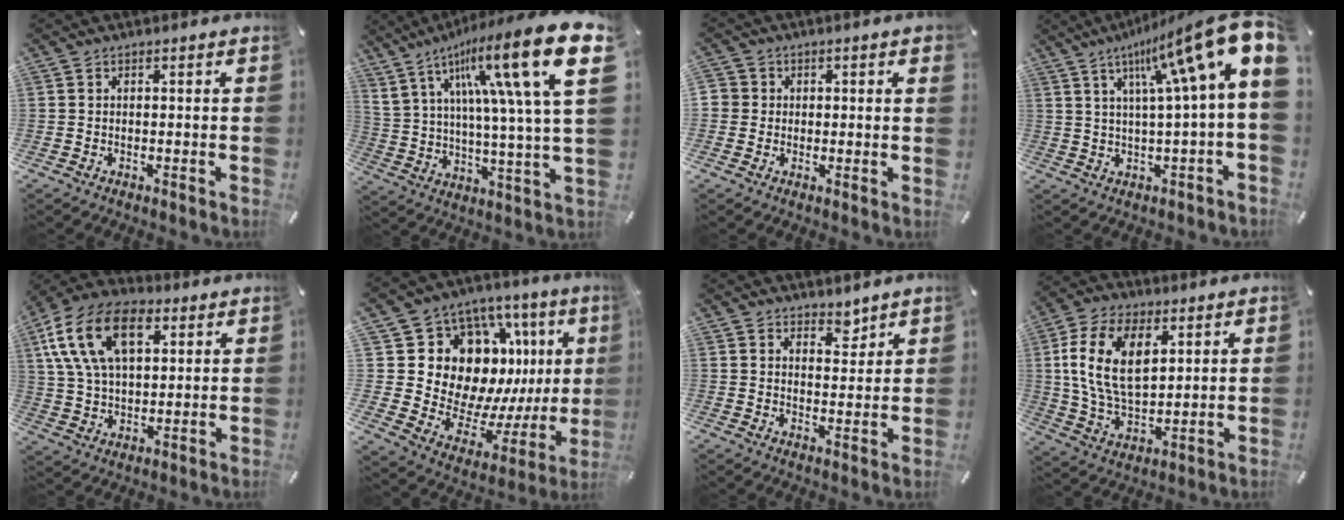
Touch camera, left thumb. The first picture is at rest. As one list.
[{"total": 25.1, "force": [10.7, 5.7, 21.9], "torque": [-0.355, -0.056, 0.161]}, {"total": 2.4, "force": [0.6, 2.2, 0.7], "torque": [-0.010, 0.002, 0.008]}, {"total": 18.2, "force": [8.5, 2.8, 15.9], "torque": [-0.249, -0.061, 0.126]}, {"total": 16.9, "force": [7.0, 10.3, 11.5], "torque": [-0.244, -0.003, 0.125]}, {"total": 18.1, "force": [7.8, 13.3, 9.5], "torque": [-0.129, -0.088, 0.173]}, {"total": 4.4, "force": [3.8, 2.1, 0.4], "torque": [0.012, -0.027, 0.065]}, {"total": 15.0, "force": [5.0, 8.9, 11.0], "torque": [-0.243, -0.004, 0.086]}]